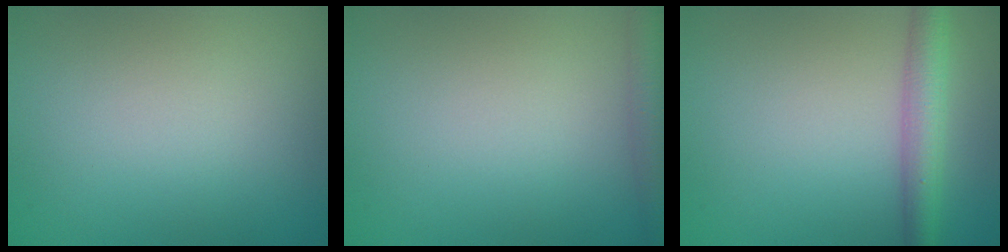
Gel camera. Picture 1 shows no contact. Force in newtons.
{"total": 2.5, "press": 2.5, "slide": 0.1}
{"total": 3.6, "press": 3.6, "slide": 0.1}